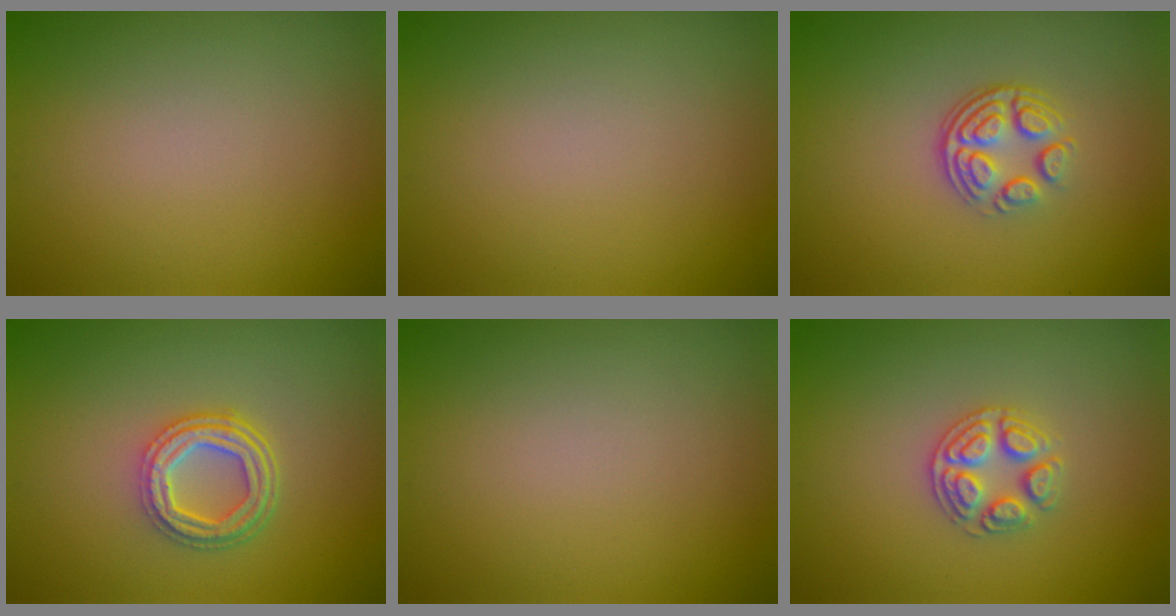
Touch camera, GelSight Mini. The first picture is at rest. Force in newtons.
{"total": 0.0}
{"total": 3.7, "press": 2.6, "slide": 2.6}
{"total": 4.2, "press": 3.1, "slide": 2.8}
{"total": 0.0}
{"total": 2.7, "press": 2.6, "slide": 0.7}